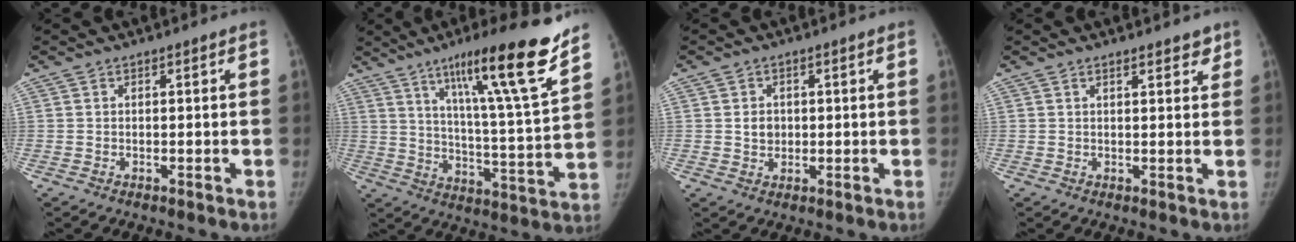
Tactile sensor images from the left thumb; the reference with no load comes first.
{"total": 20.6, "force": [13.4, 1.0, 15.6], "torque": [-0.211, -0.066, 0.211]}
{"total": 2.8, "force": [0.4, 2.4, 1.3], "torque": [-0.004, -0.001, 0.011]}
{"total": 2.9, "force": [2.3, 1.0, 1.4], "torque": [-0.002, -0.011, 0.031]}